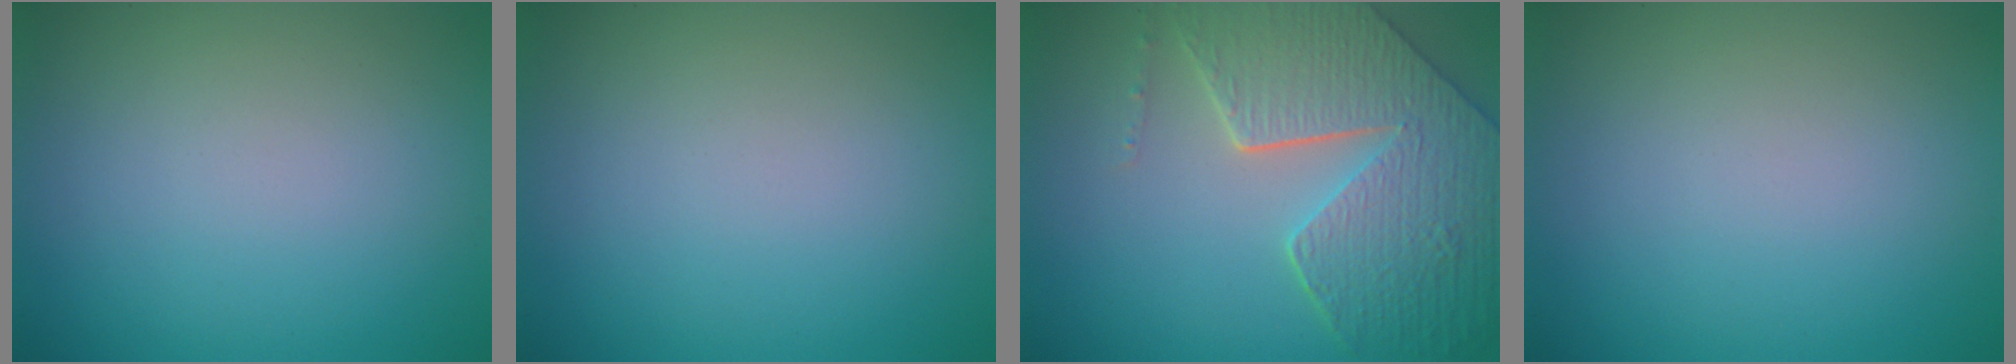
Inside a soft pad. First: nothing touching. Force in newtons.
{"total": 0.0}
{"total": 8.4, "press": 6.1, "slide": 5.8}
{"total": 0.0}